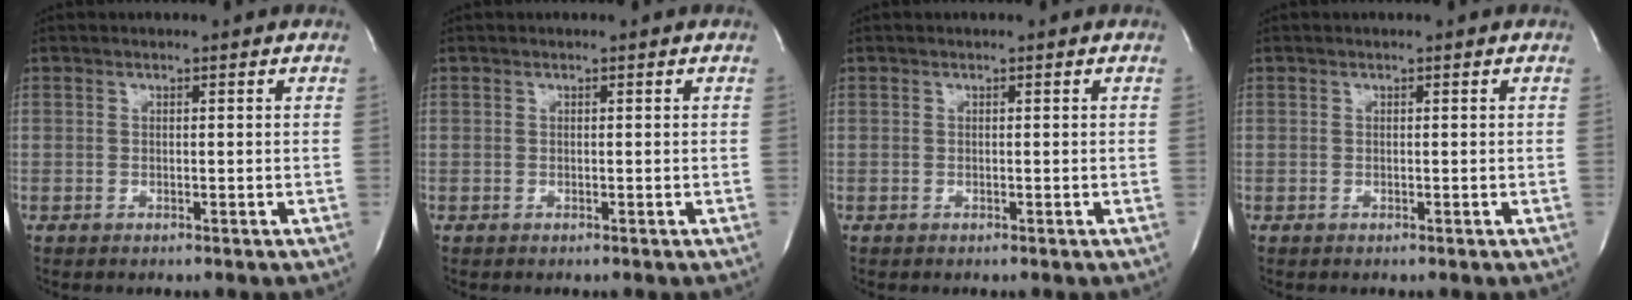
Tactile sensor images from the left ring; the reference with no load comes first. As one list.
[{"total": 0.0}, {"total": 0.0}, {"total": 0.0}]